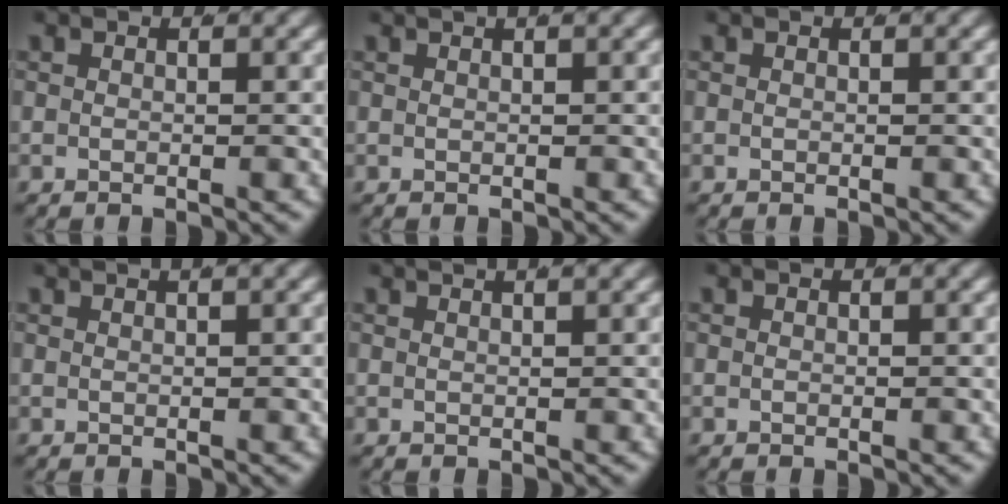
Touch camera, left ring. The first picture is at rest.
{"total": 1.2, "force": [0.8, -0.3, 0.8], "torque": [0.002, 0.012, 0.010]}
{"total": 0.0}
{"total": 1.9, "force": [1.4, -0.2, 1.3], "torque": [-0.003, 0.013, 0.019]}
{"total": 2.2, "force": [1.8, -0.2, 1.4], "torque": [-0.003, 0.011, 0.026]}
{"total": 0.0}